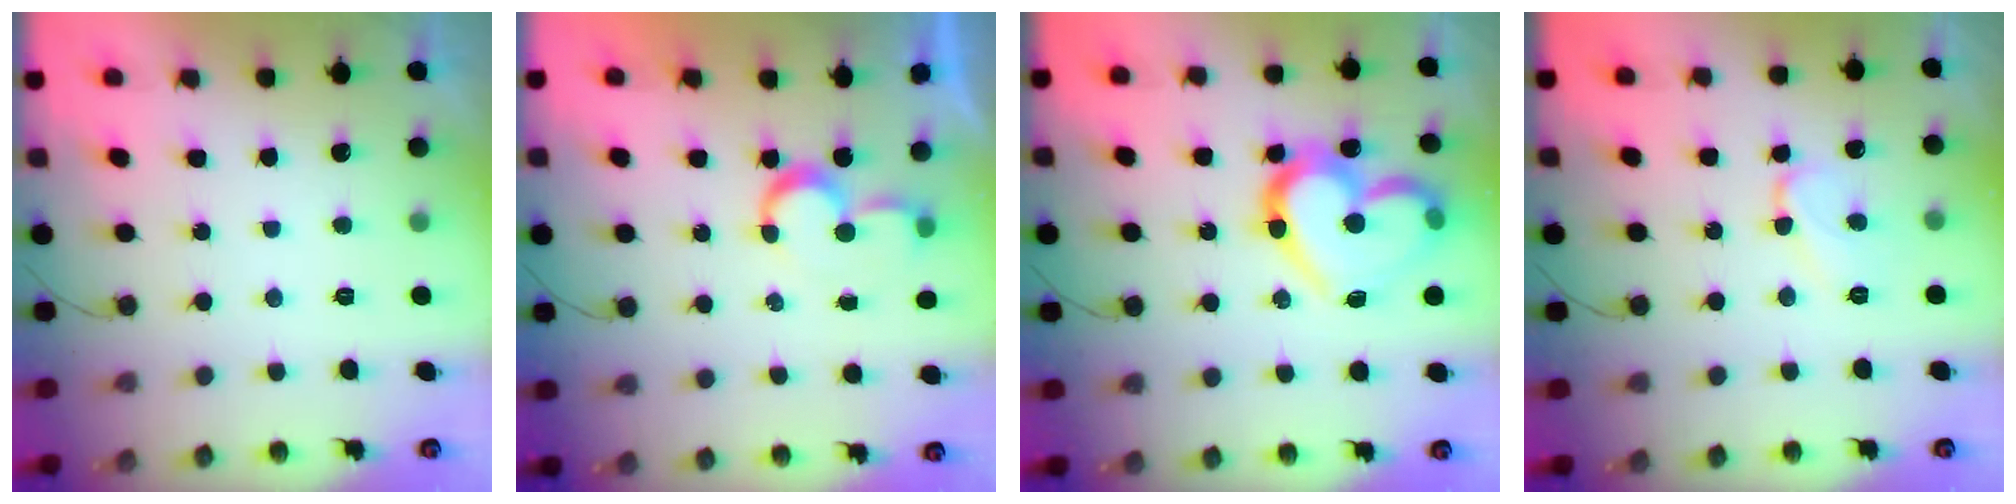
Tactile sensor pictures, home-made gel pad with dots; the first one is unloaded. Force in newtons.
{"total": 5.5, "press": 5.4, "slide": 0.5}
{"total": 19.4, "press": 19.4, "slide": 1.4}
{"total": 7.2, "press": 7.2, "slide": 0.7}